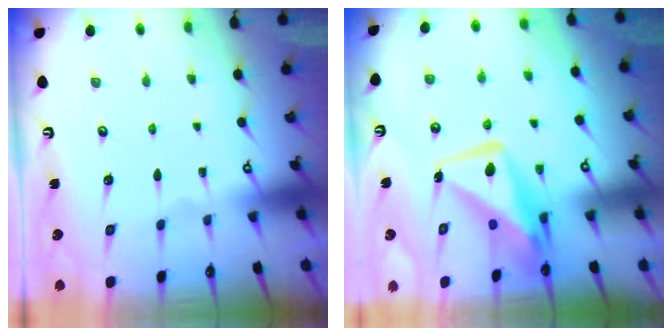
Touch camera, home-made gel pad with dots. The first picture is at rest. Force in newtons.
{"total": 11.4, "press": 11.4, "slide": 0.8}